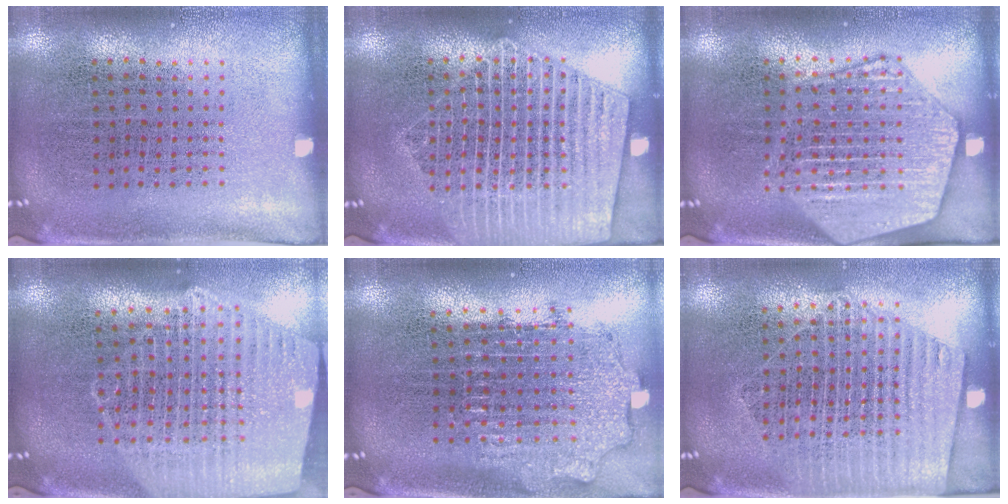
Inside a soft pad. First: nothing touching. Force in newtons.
{"total": 4.0, "press": 3.9, "slide": 0.4}
{"total": 3.8, "press": 3.7, "slide": 0.3}
{"total": 2.1, "press": 1.9, "slide": 1.0}
{"total": 1.9, "press": 1.5, "slide": 1.2}
{"total": 1.5, "press": 1.4, "slide": 0.6}